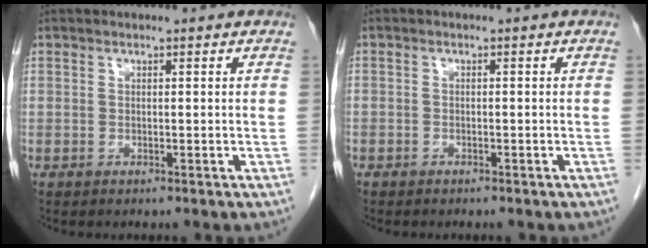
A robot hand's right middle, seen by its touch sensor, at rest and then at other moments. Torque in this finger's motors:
{"motor_torque": [0.71, -0.95, -0.58, -0.21]}